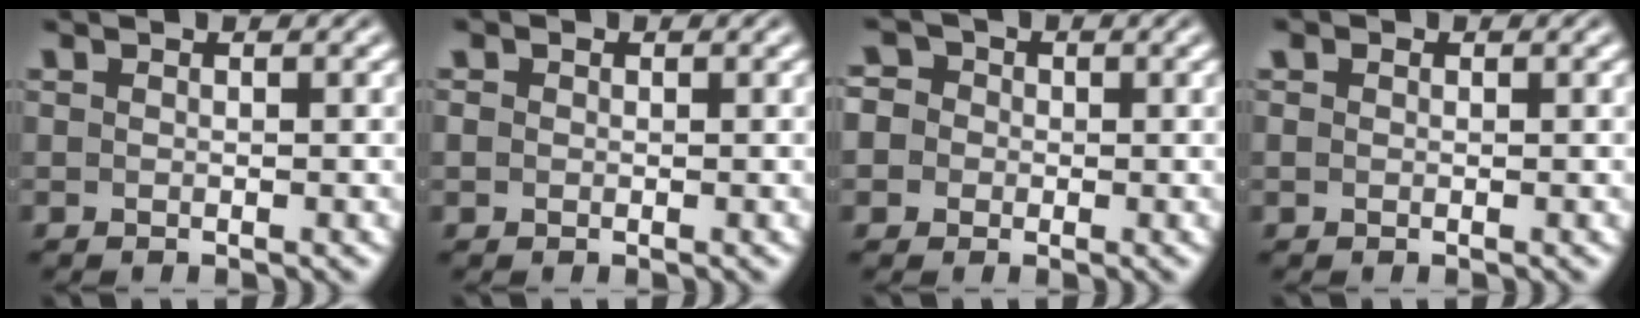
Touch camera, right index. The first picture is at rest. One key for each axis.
{"total": 0.8, "fx": 0.0, "fy": 0.7, "fz": 0.4, "tx": -0.011, "ty": -0.007, "tz": 0.005}
{"total": 6.4, "fx": 0.3, "fy": 5.9, "fz": 2.5, "tx": -0.063, "ty": -0.006, "tz": -0.007}
{"total": 0.7, "fx": 0.2, "fy": 0.6, "fz": 0.4, "tx": -0.008, "ty": -0.006, "tz": 0.008}